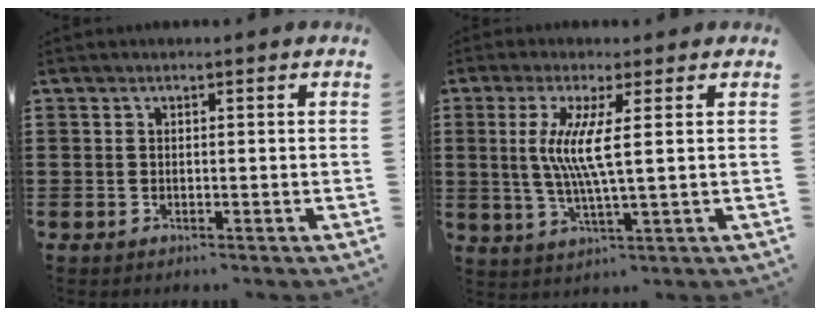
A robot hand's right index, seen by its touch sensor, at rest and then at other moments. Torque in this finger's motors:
{"motor_torque": [1.03, 0.13, 0.55, 0.21]}